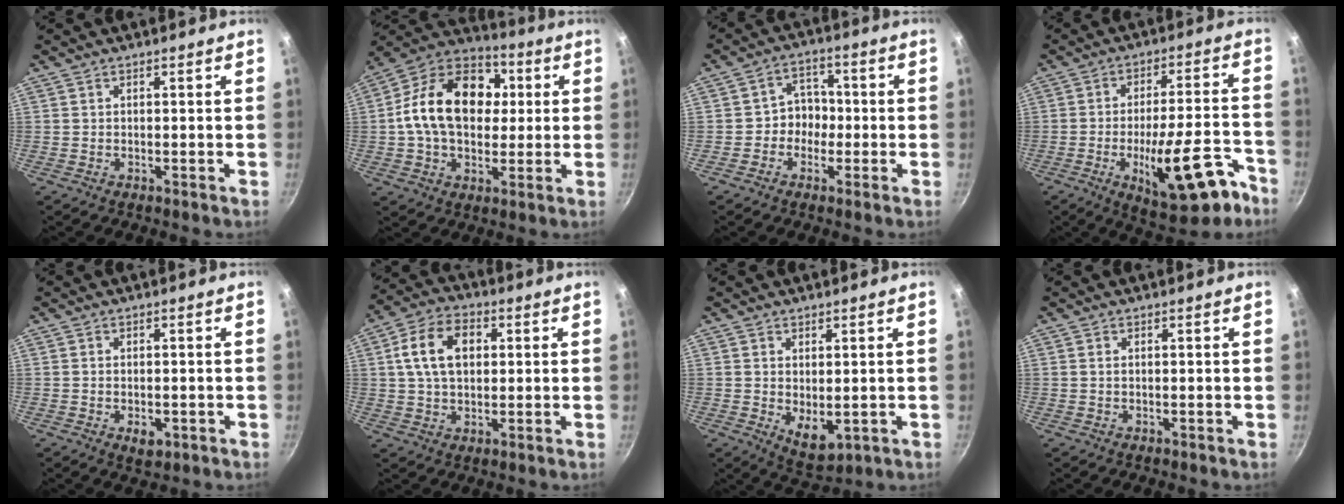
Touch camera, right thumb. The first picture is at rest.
{"total": 20.6, "force": [2.1, 14.8, 14.2], "torque": [-0.208, 0.030, 0.019]}
{"total": 5.8, "force": [-1.2, 5.1, 2.4], "torque": [0.014, 0.023, -0.027]}
{"total": 17.7, "force": [-8.3, 6.3, 14.3], "torque": [-0.180, 0.047, -0.109]}
{"total": 2.9, "force": [-0.7, 1.8, 2.1], "torque": [-0.034, -0.009, -0.008]}
{"total": 10.1, "force": [2.1, 6.8, 7.2], "torque": [-0.112, 0.014, 0.028]}
{"total": 5.9, "force": [0.1, 3.4, 4.8], "torque": [-0.067, -0.018, 0.015]}
{"total": 0.7, "force": [0.2, 0.3, 0.5], "torque": [-0.010, 0.001, 0.003]}